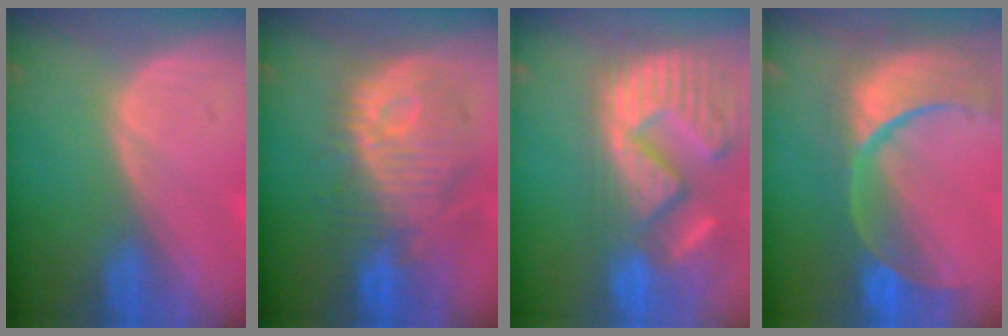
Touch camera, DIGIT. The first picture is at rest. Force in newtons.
{"total": 11.6, "press": 10.7, "slide": 4.4}
{"total": 15.4, "press": 12.6, "slide": 8.8}
{"total": 13.9, "press": 11.0, "slide": 8.4}